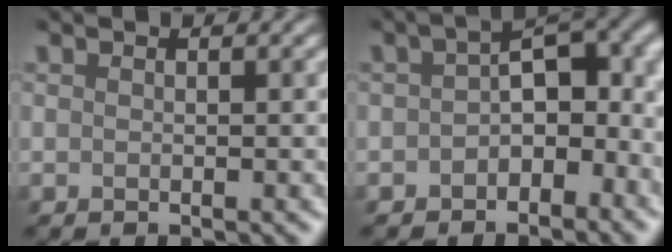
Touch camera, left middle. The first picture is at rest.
{"total": 7.3, "force": [-1.6, 4.4, 5.7], "torque": [-0.067, 0.011, -0.034]}